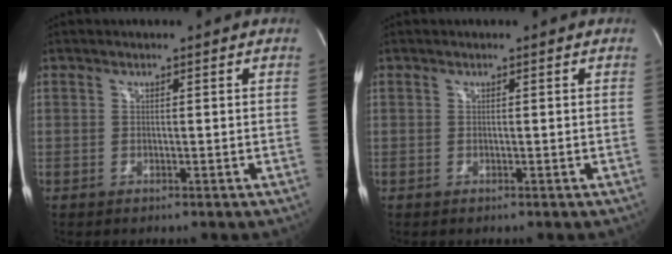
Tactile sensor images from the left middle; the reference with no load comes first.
{"total": 0.0}